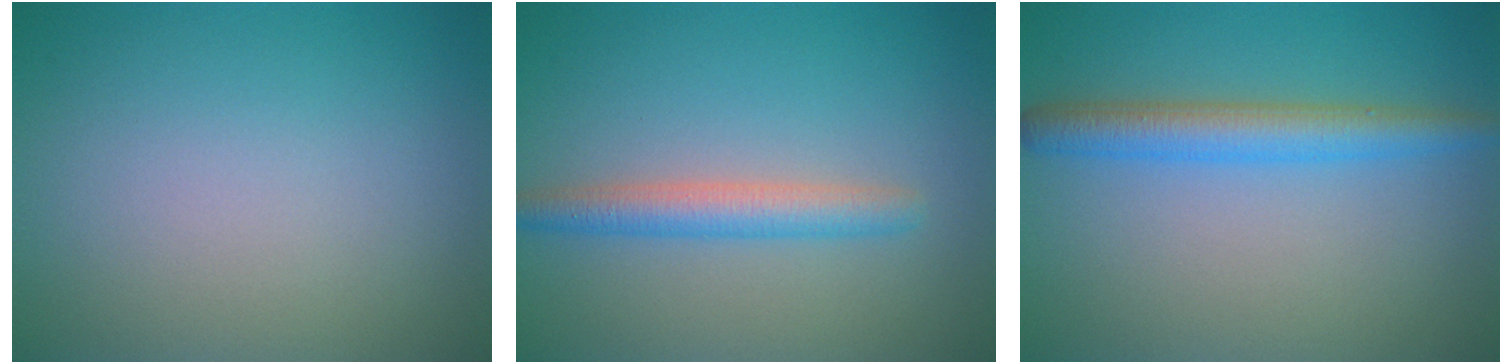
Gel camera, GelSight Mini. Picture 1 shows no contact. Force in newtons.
{"total": 2.9, "press": 2.9, "slide": 0.1}
{"total": 3.7, "press": 3.7, "slide": 0.2}